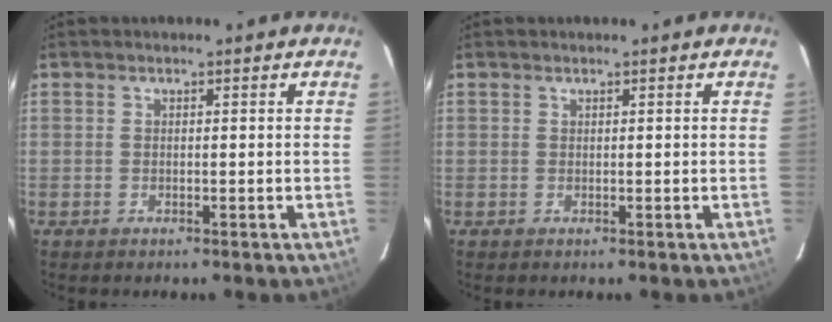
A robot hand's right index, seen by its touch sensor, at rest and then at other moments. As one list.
[{"total": 0.0}]